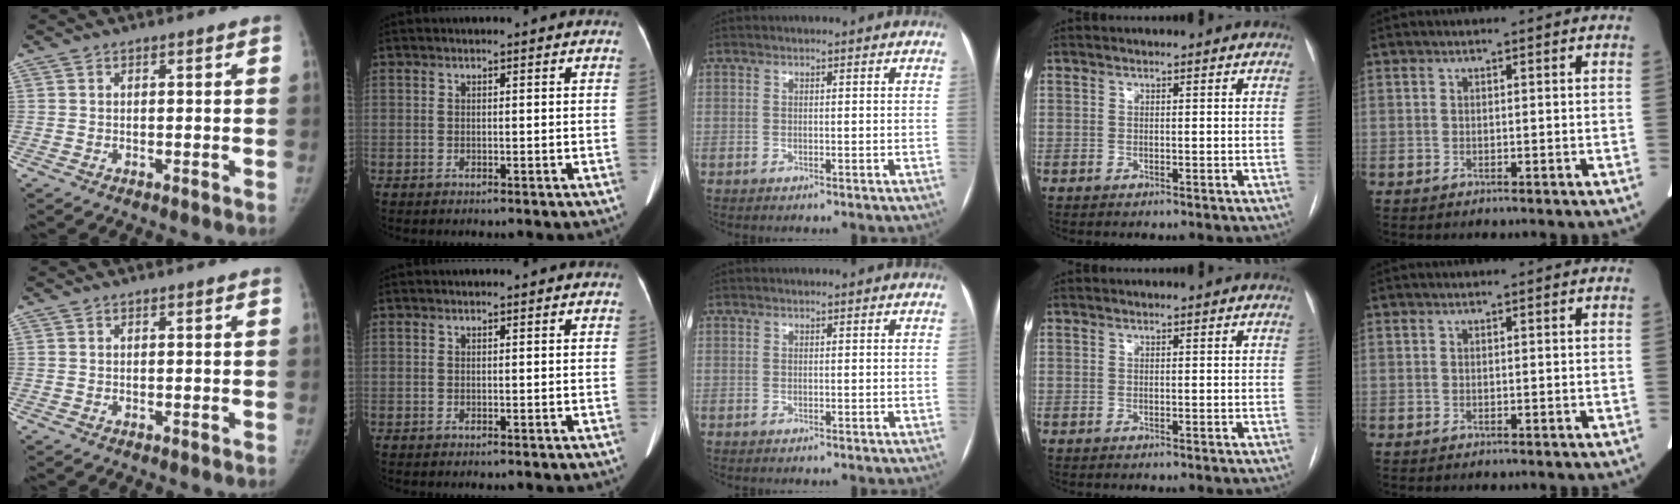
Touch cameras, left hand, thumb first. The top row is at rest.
{}